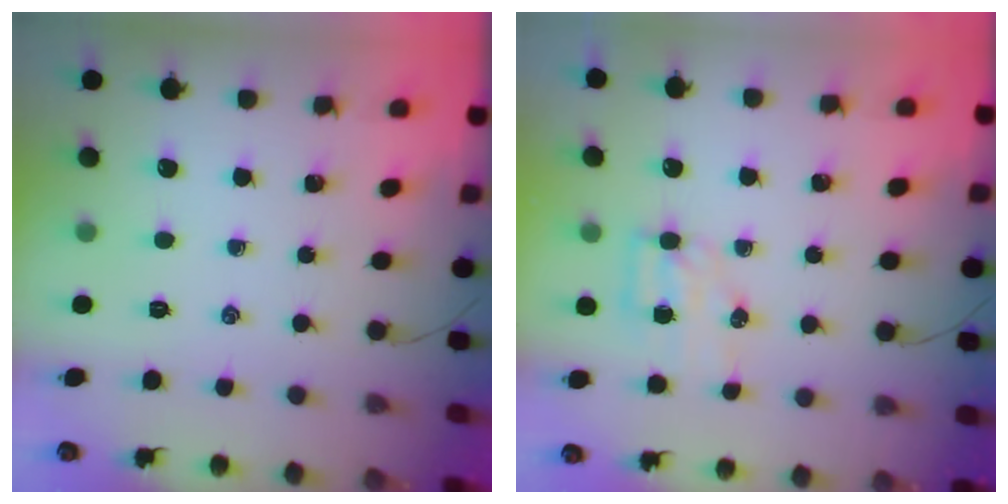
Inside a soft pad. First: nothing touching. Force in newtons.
{"total": 5.3, "press": 5.2, "slide": 0.6}